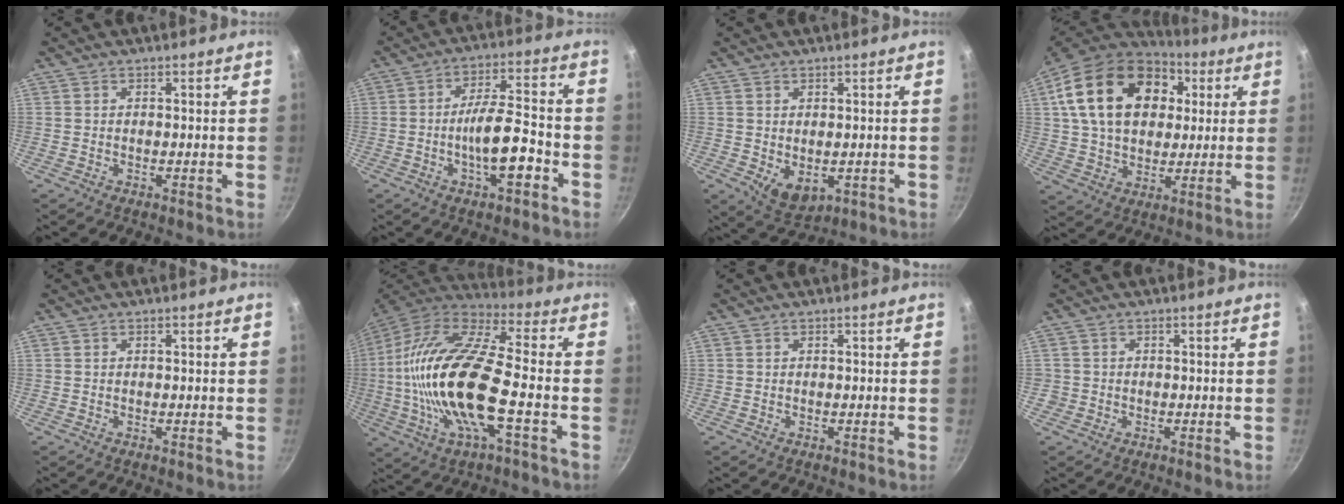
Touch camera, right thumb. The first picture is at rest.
{"total": 10.3, "force": [-3.8, 3.2, 9.0], "torque": [-0.137, 0.034, -0.062]}
{"total": 5.1, "force": [-0.2, 3.3, 3.9], "torque": [-0.054, -0.016, 0.010]}
{"total": 23.9, "force": [6.9, 16.5, 15.8], "torque": [-0.259, 0.009, 0.113]}
{"total": 0.0}
{"total": 23.4, "force": [-3.2, 8.1, 21.8], "torque": [-0.434, 0.023, -0.074]}
{"total": 0.0}
{"total": 1.3, "force": [-0.4, 1.3, 0.2], "torque": [0.001, 0.005, -0.005]}